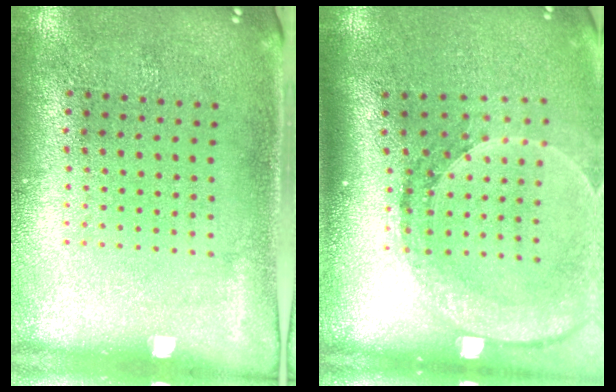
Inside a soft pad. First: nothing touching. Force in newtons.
{"total": 2.8, "press": 2.1, "slide": 1.9}